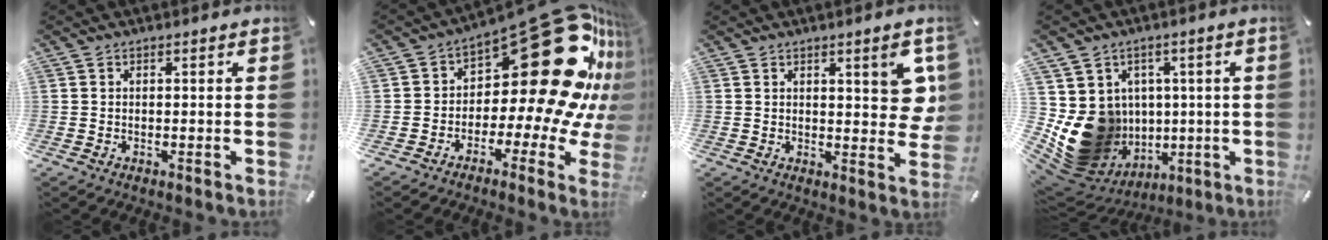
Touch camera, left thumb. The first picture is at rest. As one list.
[{"total": 33.9, "force": [9.9, 16.6, 27.8], "torque": [-0.361, -0.097, 0.192]}, {"total": 7.9, "force": [3.4, 3.2, 6.4], "torque": [-0.075, -0.018, 0.053]}, {"total": 16.7, "force": [-1.6, 15.1, 6.9], "torque": [-0.115, -0.017, -0.001]}]